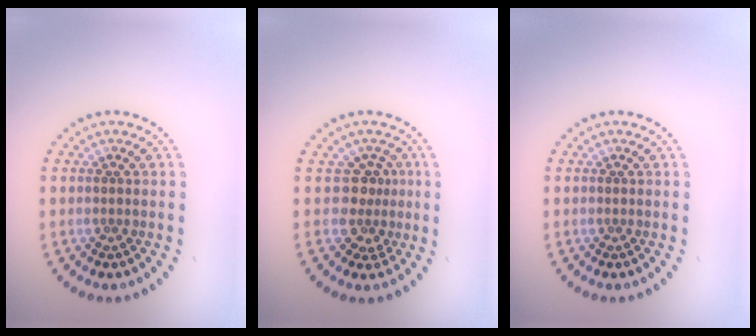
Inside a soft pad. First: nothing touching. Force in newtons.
{"total": 2.7, "press": 2.0, "slide": 1.8}
{"total": 0.0}